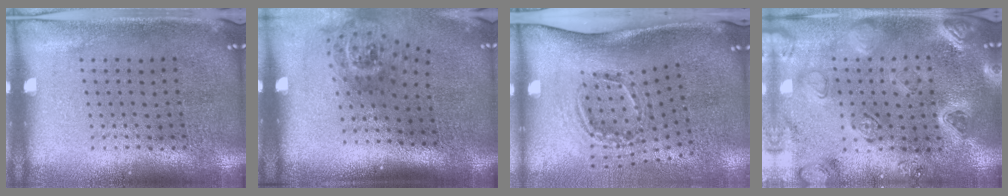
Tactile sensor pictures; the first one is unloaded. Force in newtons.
{"total": 1.9, "press": 1.3, "slide": 1.4}
{"total": 2.1, "press": 1.3, "slide": 1.6}
{"total": 2.2, "press": 2.2, "slide": 0.4}